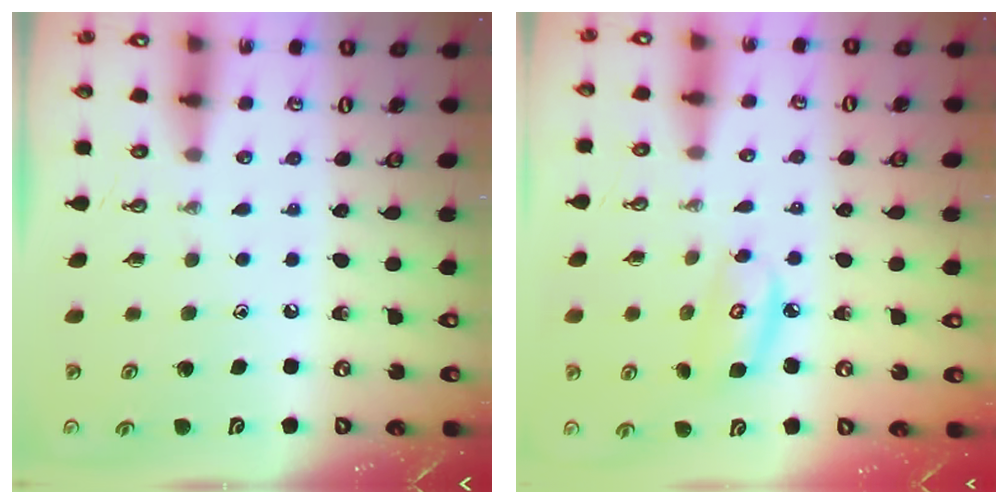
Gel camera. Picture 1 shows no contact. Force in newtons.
{"total": 5.6, "press": 5.6, "slide": 0.3}